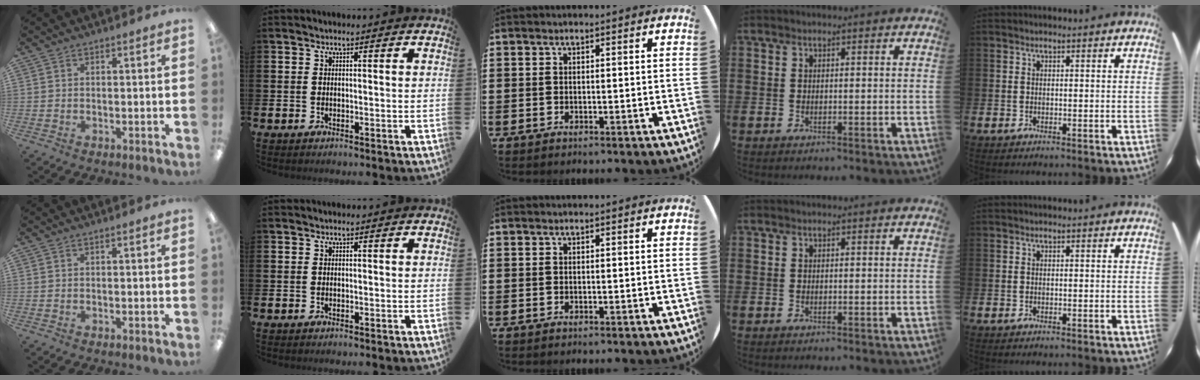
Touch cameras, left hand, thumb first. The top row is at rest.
{}